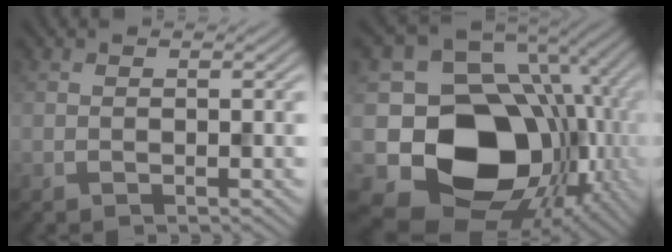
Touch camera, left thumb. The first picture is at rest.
{"total": 19.5, "force": [-4.5, 16.0, 10.1], "torque": [-0.206, -0.051, -0.057]}